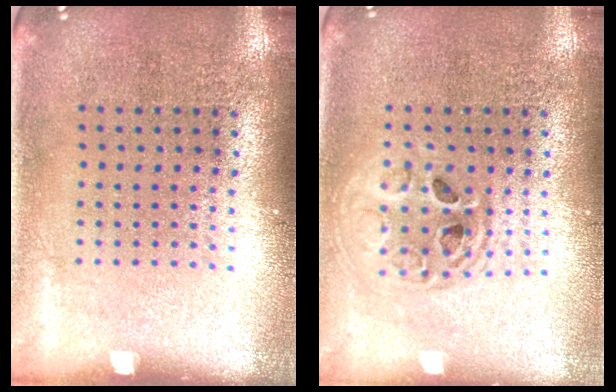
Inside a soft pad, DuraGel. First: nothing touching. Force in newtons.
{"total": 1.6, "press": 1.4, "slide": 0.8}